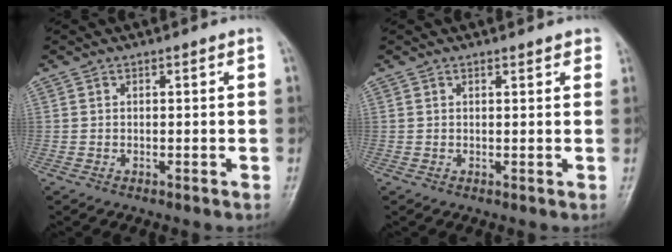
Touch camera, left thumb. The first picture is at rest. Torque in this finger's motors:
{"motor_torque": [0.00, 0.06, -0.30, -0.30, 0.04]}